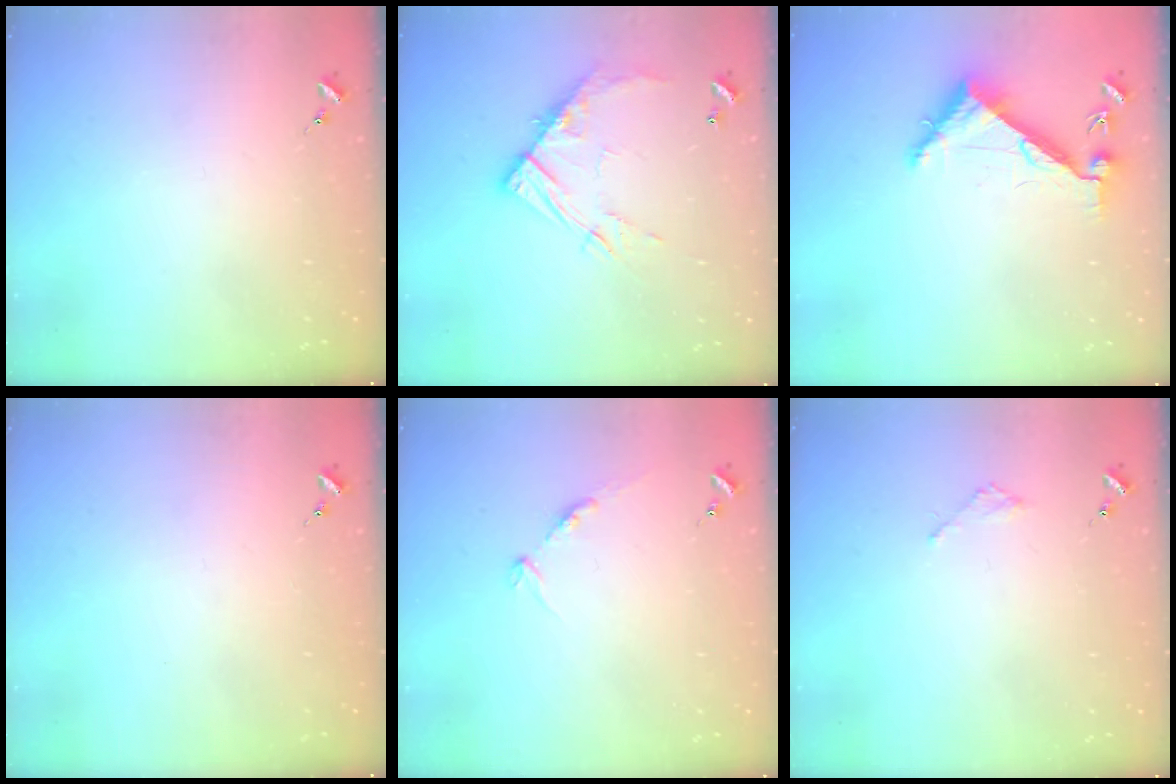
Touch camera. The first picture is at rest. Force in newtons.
{"total": 12.4, "press": 12.3, "slide": 1.2}
{"total": 6.2, "press": 6.2, "slide": 0.7}
{"total": 0.0}
{"total": 5.3, "press": 5.2, "slide": 0.7}
{"total": 2.1, "press": 2.1, "slide": 0.2}